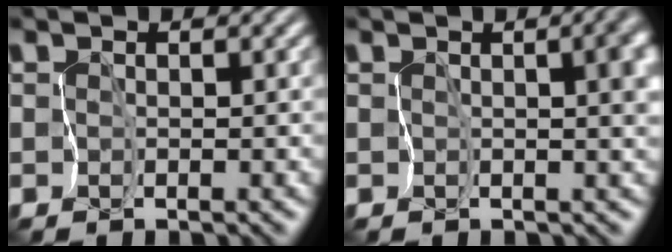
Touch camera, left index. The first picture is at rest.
{"total": 4.1, "force": [0.3, 2.0, 3.5], "torque": [-0.034, 0.002, 0.009]}